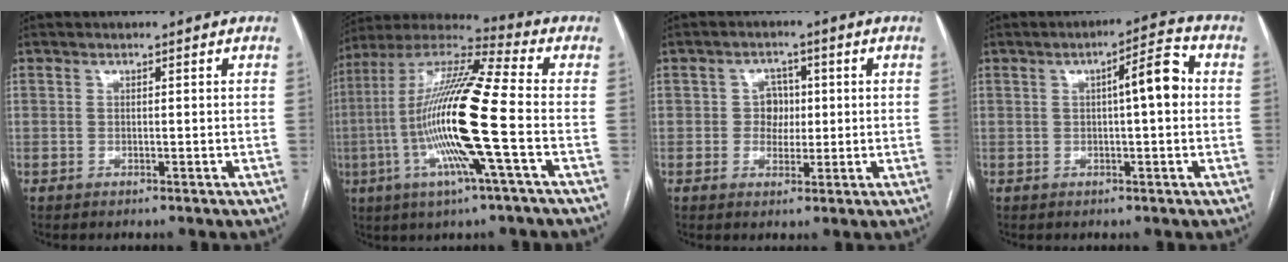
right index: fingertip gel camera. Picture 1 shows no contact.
{"total": 18.4, "force": [-3.7, 0.1, 18.1], "torque": [-0.360, -0.007, -0.083]}
{"total": 3.5, "force": [0.2, 3.1, 1.6], "torque": [-0.016, 0.010, 0.003]}
{"total": 6.2, "force": [0.6, 1.0, 6.1], "torque": [-0.088, 0.020, 0.005]}